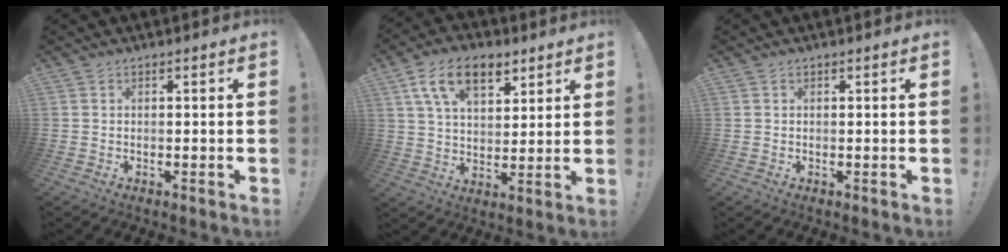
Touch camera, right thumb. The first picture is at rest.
{"total": 14.9, "force": [7.6, 9.0, 9.0], "torque": [-0.146, -0.019, 0.141]}
{"total": 0.9, "force": [0.2, 0.9, -0.2], "torque": [0.006, 0.001, 0.003]}